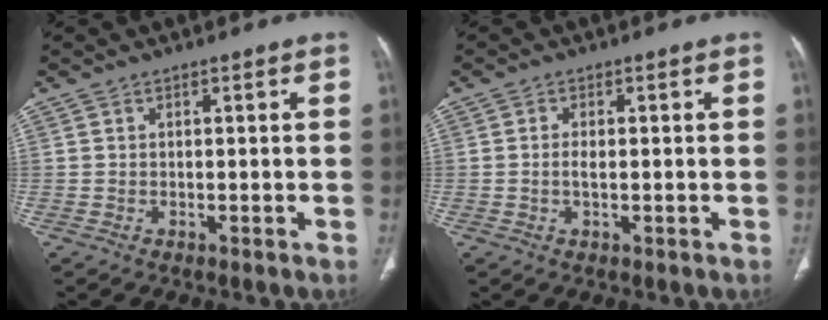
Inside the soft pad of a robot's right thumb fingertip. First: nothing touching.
{"total": 1.9, "force": [-0.2, 0.9, 1.7], "torque": [-0.039, 0.001, -0.005]}